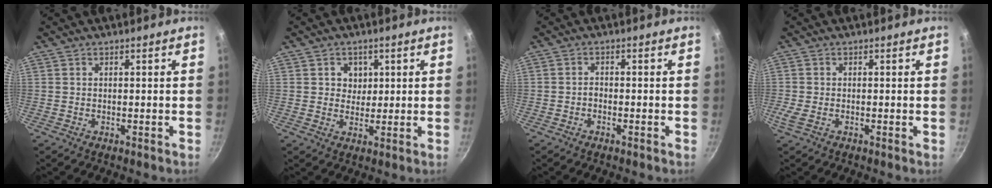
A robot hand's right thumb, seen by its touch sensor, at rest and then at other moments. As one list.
[{"total": 3.7, "force": [1.1, 3.4, 0.8], "torque": [0.016, -0.006, 0.016]}, {"total": 1.2, "force": [-0.8, 0.4, 0.7], "torque": [-0.018, 0.008, -0.019]}, {"total": 1.0, "force": [-0.4, 0.2, 0.9], "torque": [-0.022, 0.000, -0.012]}]